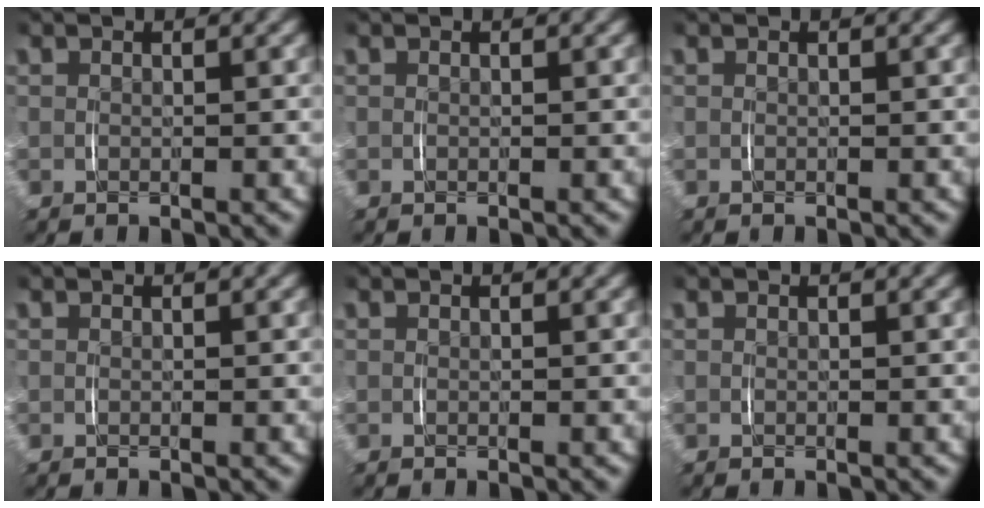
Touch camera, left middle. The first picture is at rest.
{"total": 0.0}
{"total": 0.0}
{"total": 0.0}
{"total": 0.0}
{"total": 0.0}